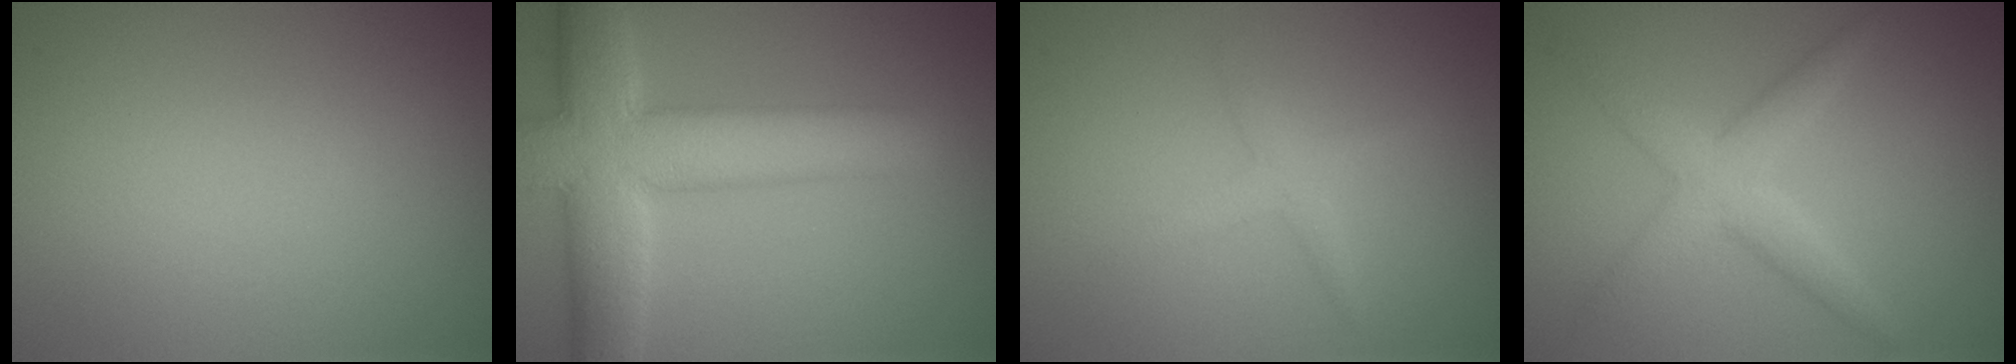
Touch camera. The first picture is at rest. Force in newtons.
{"total": 9.3, "press": 9.3, "slide": 0.4}
{"total": 1.6, "press": 1.6, "slide": 0.1}
{"total": 3.2, "press": 3.2, "slide": 0.1}